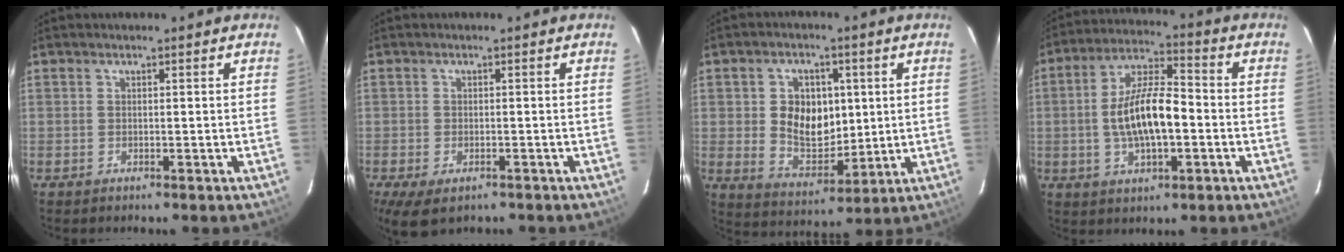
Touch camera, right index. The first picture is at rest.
{"total": 7.3, "force": [-4.4, 3.7, 4.6], "torque": [-0.103, -0.032, -0.069]}
{"total": 10.6, "force": [1.4, 8.0, 6.8], "torque": [-0.133, 0.007, 0.038]}
{"total": 12.6, "force": [-1.8, 4.8, 11.5], "torque": [-0.222, 0.011, -0.030]}